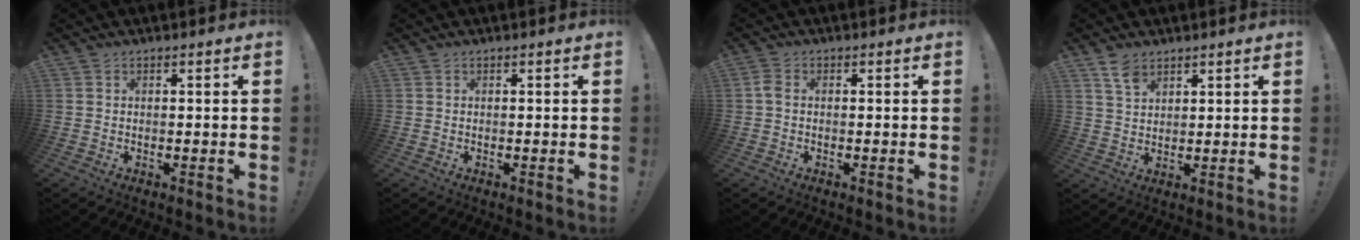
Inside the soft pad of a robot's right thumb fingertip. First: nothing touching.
{"total": 0.0}
{"total": 2.4, "force": [-0.1, 1.5, 1.8], "torque": [-0.038, 0.009, -0.001]}
{"total": 5.4, "force": [3.9, 2.7, 2.5], "torque": [-0.049, -0.017, 0.074]}